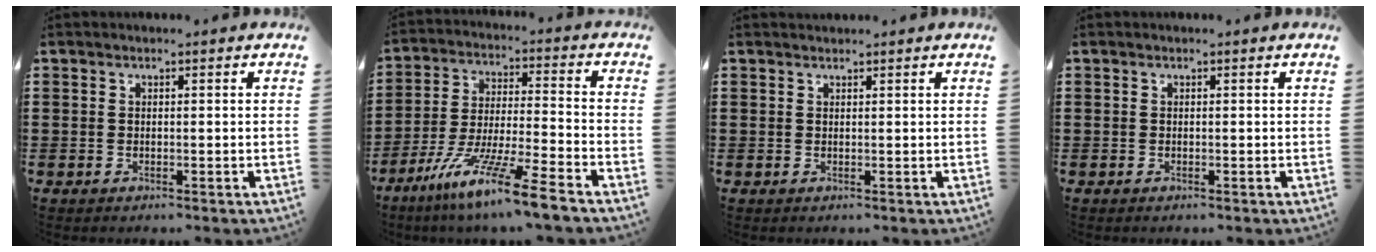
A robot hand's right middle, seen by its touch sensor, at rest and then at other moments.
{"total": 11.2, "force": [-9.0, -0.6, 6.7], "torque": [-0.131, 0.000, -0.179]}
{"total": 0.6, "force": [0.6, 0.1, -0.1], "torque": [0.000, 0.001, 0.011]}
{"total": 0.0}